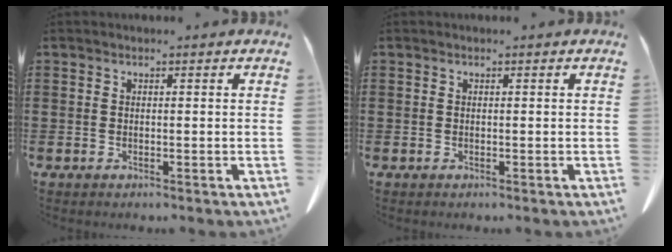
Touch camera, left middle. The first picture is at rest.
{"total": 0.0}